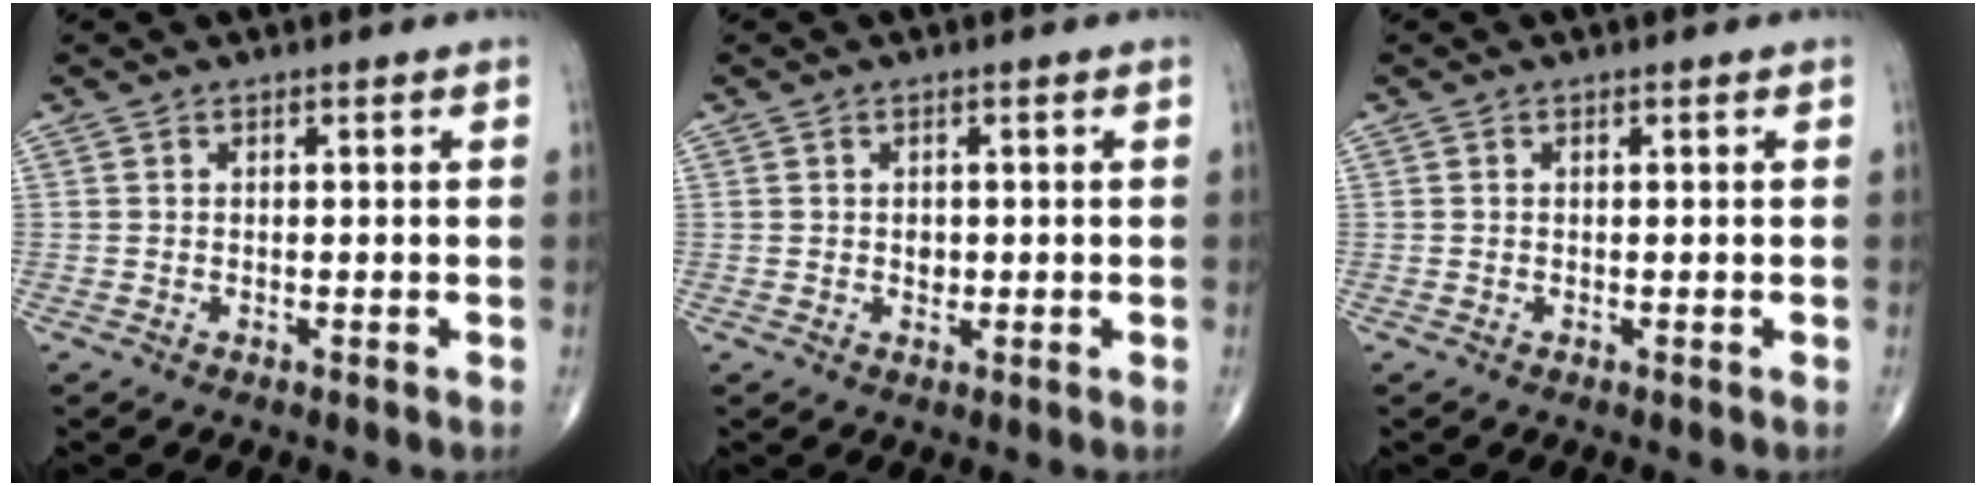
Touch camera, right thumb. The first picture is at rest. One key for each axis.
{"total": 1.6, "fx": 0.1, "fy": 1.2, "fz": 1.0, "tx": -0.008, "ty": 0.000, "tz": 0.004}
{"total": 0.0}